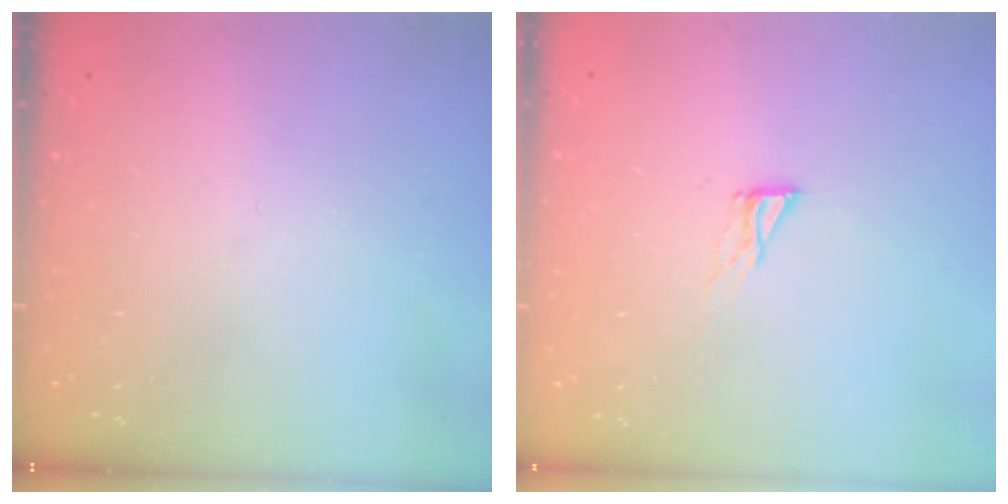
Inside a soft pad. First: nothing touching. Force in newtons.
{"total": 4.3, "press": 4.2, "slide": 0.3}